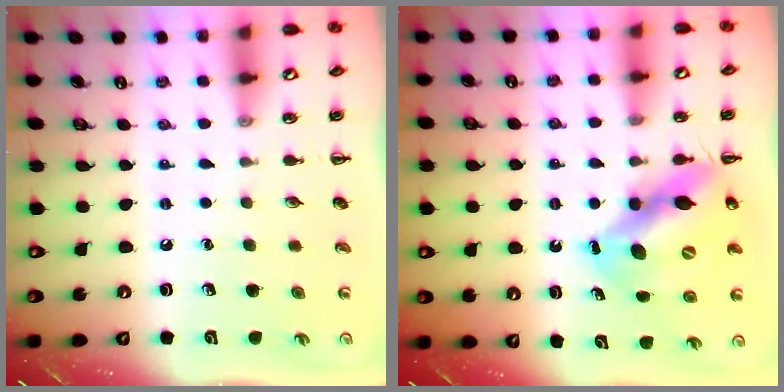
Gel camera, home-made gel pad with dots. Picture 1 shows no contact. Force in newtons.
{"total": 11.9, "press": 11.6, "slide": 2.7}